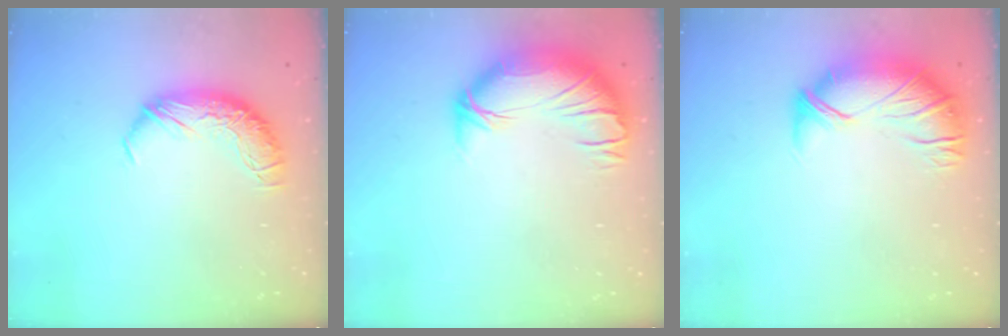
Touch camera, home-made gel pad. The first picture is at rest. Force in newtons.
{"total": 2.1, "press": 0.9, "slide": 2.0}
{"total": 2.6, "press": 1.1, "slide": 2.3}